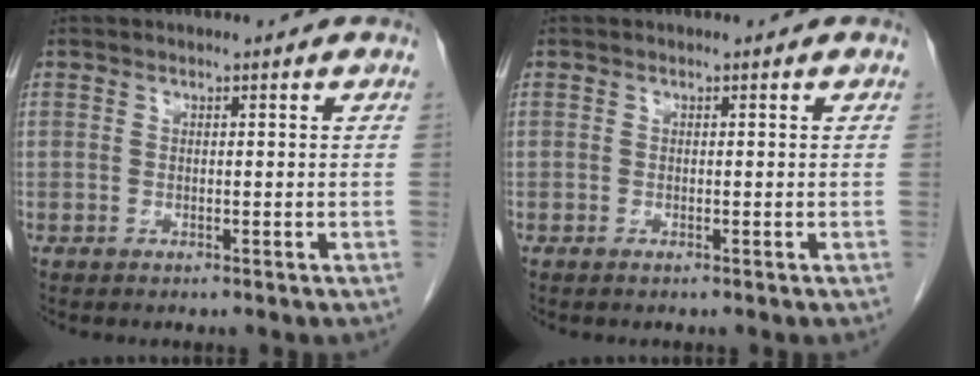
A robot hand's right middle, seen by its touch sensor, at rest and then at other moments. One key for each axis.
{"total": 0.0}